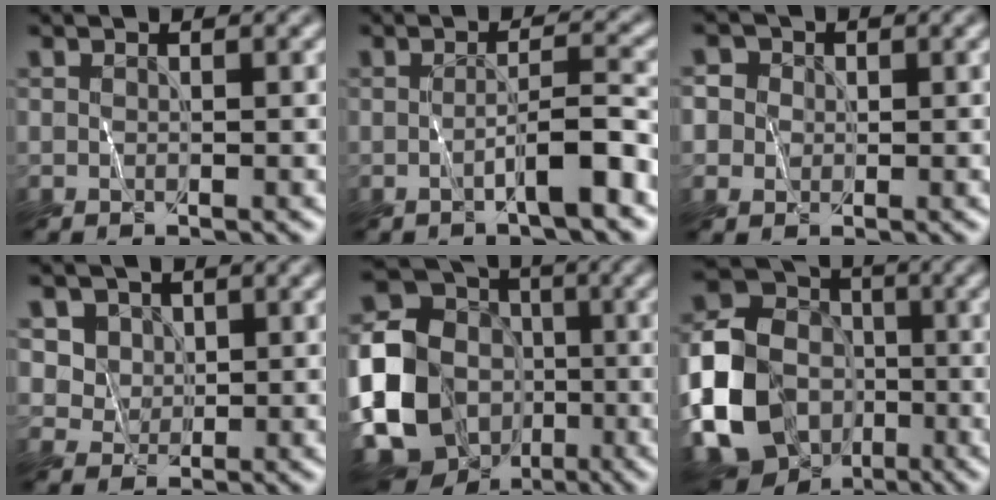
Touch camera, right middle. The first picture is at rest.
{"total": 3.4, "force": [-1.4, 0.4, 3.1], "torque": [-0.046, 0.012, -0.030]}
{"total": 4.5, "force": [1.3, 4.0, 1.8], "torque": [-0.027, 0.027, 0.002]}
{"total": 5.1, "force": [2.5, 3.9, 2.1], "torque": [-0.047, -0.001, 0.042]}
{"total": 20.0, "force": [-4.9, 17.7, 7.9], "torque": [-0.201, -0.019, -0.123]}
{"total": 14.4, "force": [-4.2, 11.9, 7.1], "torque": [-0.155, -0.034, -0.094]}